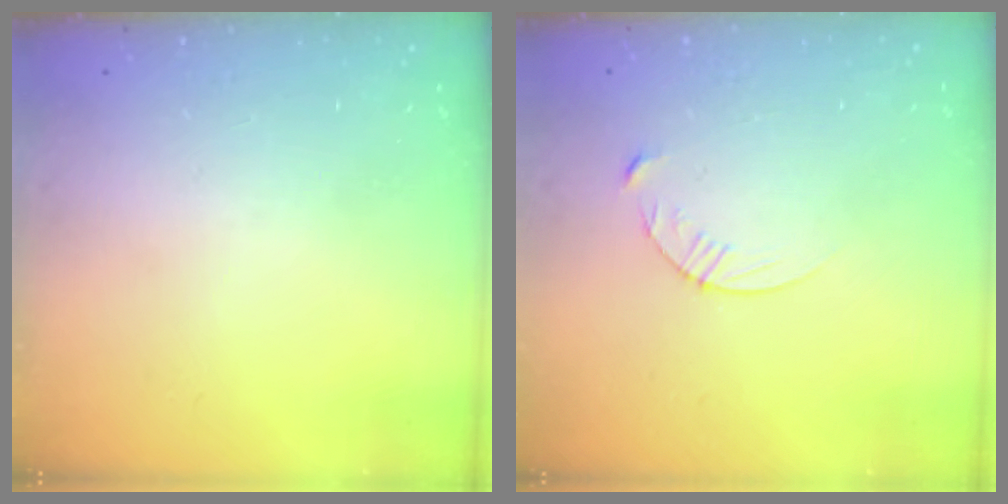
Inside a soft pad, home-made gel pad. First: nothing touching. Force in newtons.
{"total": 4.6, "press": 4.6, "slide": 0.5}